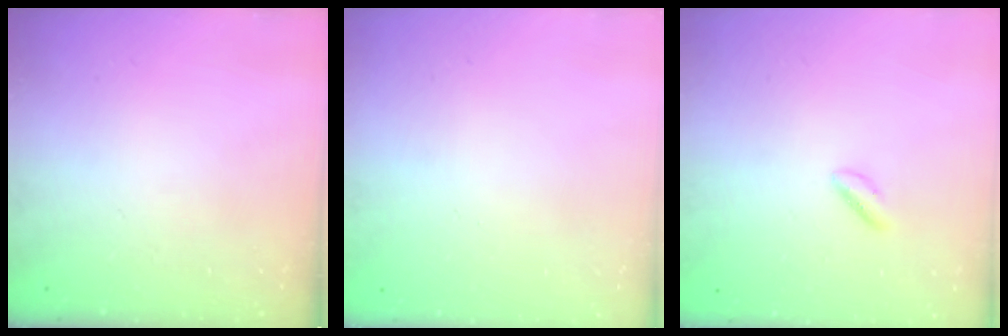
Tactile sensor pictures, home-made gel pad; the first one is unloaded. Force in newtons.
{"total": 2.0, "press": 2.0, "slide": 0.1}
{"total": 1.9, "press": 1.7, "slide": 1.0}